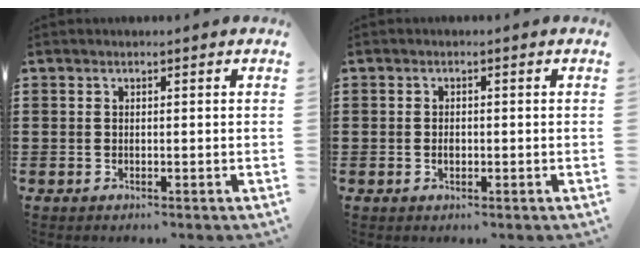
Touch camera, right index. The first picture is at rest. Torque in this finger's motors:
{"motor_torque": [2.14, 0.00, 0.00, 0.00]}